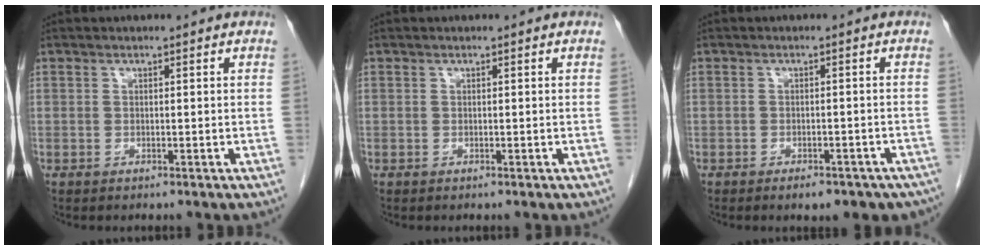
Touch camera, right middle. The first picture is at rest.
{"total": 0.0}
{"total": 8.5, "force": [-6.7, 3.5, 3.8], "torque": [-0.028, 0.005, -0.077]}